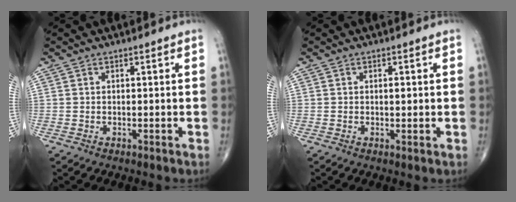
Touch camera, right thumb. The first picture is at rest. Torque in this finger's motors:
{"motor_torque": [2.62, 2.38, 0.13, 0.04, -0.02]}